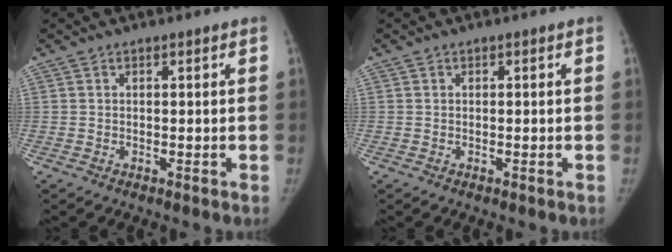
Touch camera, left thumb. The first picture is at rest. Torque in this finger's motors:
{"motor_torque": [0.00, 0.00, 0.09, -0.09, 0.01]}